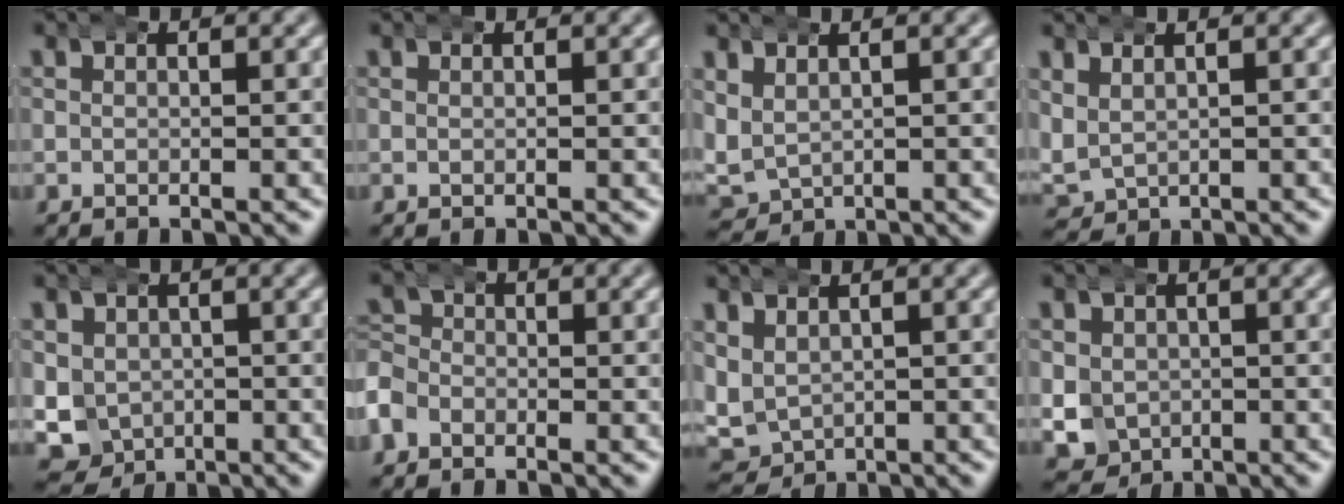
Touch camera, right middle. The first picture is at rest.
{"total": 0.0}
{"total": 5.3, "force": [0.0, 4.9, 2.0], "torque": [-0.063, -0.023, 0.010]}
{"total": 4.2, "force": [0.4, 3.9, 1.6], "torque": [-0.049, -0.015, 0.014]}
{"total": 9.9, "force": [-2.6, 9.0, 3.2], "torque": [-0.080, -0.045, -0.034]}
{"total": 3.0, "force": [-1.4, 2.6, 0.6], "torque": [-0.023, -0.011, -0.030]}
{"total": 6.5, "force": [-0.4, 6.0, 2.6], "torque": [-0.076, -0.029, 0.004]}
{"total": 6.7, "force": [-1.4, 6.1, 2.3], "torque": [-0.056, -0.036, -0.012]}